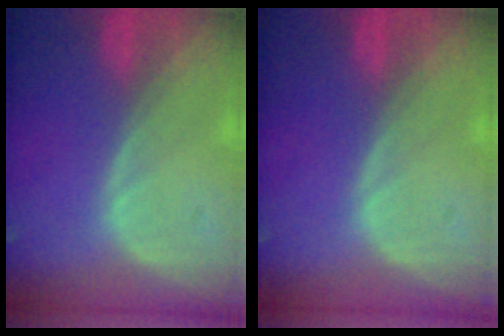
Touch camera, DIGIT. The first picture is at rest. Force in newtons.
{"total": 0.0}